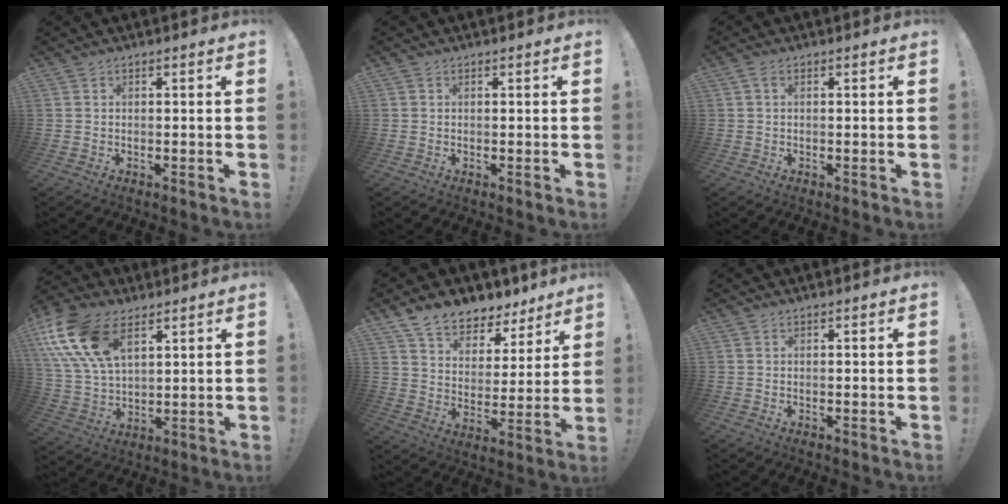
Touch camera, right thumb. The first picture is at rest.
{"total": 0.0}
{"total": 1.4, "force": [0.3, 0.6, 1.2], "torque": [-0.019, 0.002, 0.004]}
{"total": 18.2, "force": [8.9, 10.5, 11.9], "torque": [-0.252, -0.030, 0.164]}
{"total": 10.4, "force": [8.7, 4.9, 2.8], "torque": [-0.062, -0.069, 0.164]}
{"total": 0.0}